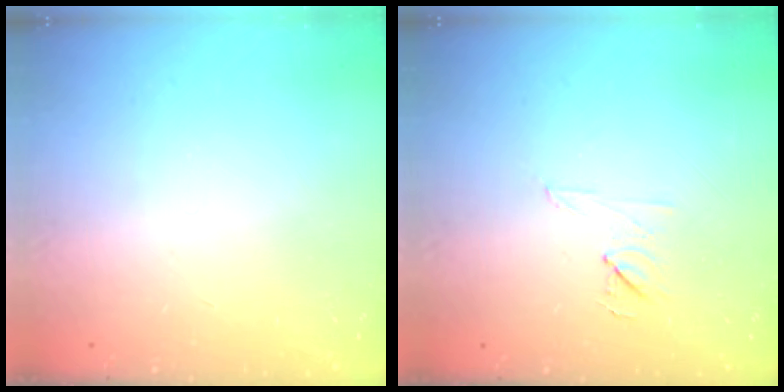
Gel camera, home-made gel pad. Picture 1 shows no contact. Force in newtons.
{"total": 5.9, "press": 5.9, "slide": 0.9}